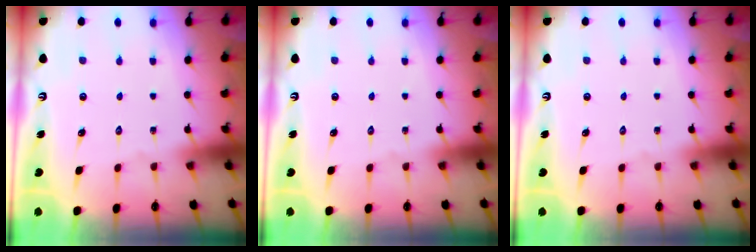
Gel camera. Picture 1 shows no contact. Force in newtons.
{"total": 0.0}
{"total": 0.0}